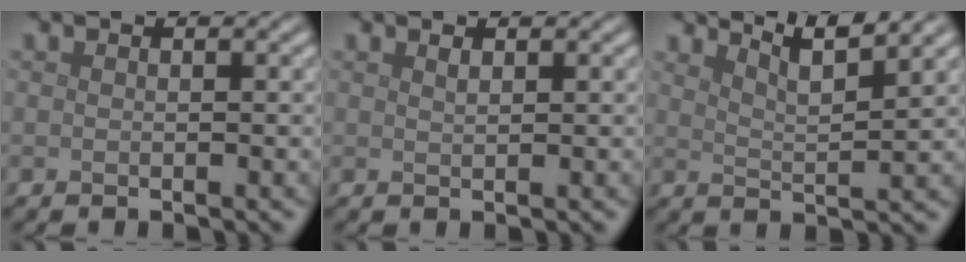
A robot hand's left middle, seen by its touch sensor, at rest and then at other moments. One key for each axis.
{"total": 0.6, "fx": 0.4, "fy": 0.2, "fz": 0.3, "tx": -0.006, "ty": -0.004, "tz": 0.010}
{"total": 4.8, "fx": 4.0, "fy": 0.7, "fz": 2.6, "tx": -0.031, "ty": 0.010, "tz": 0.045}